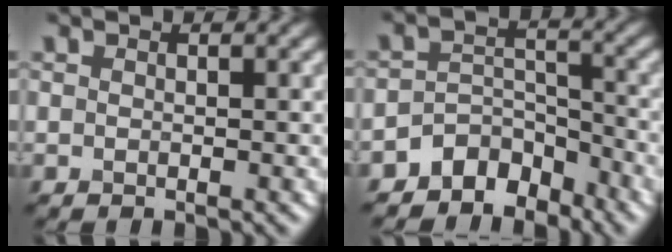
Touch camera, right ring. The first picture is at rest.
{"total": 4.9, "force": [-4.0, 2.6, 1.2], "torque": [-0.004, -0.001, -0.073]}